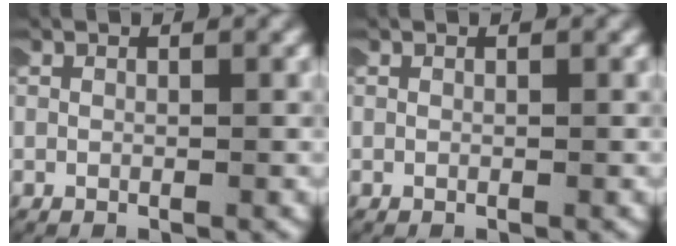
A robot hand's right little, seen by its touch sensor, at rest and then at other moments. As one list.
[{"total": 0.0}]